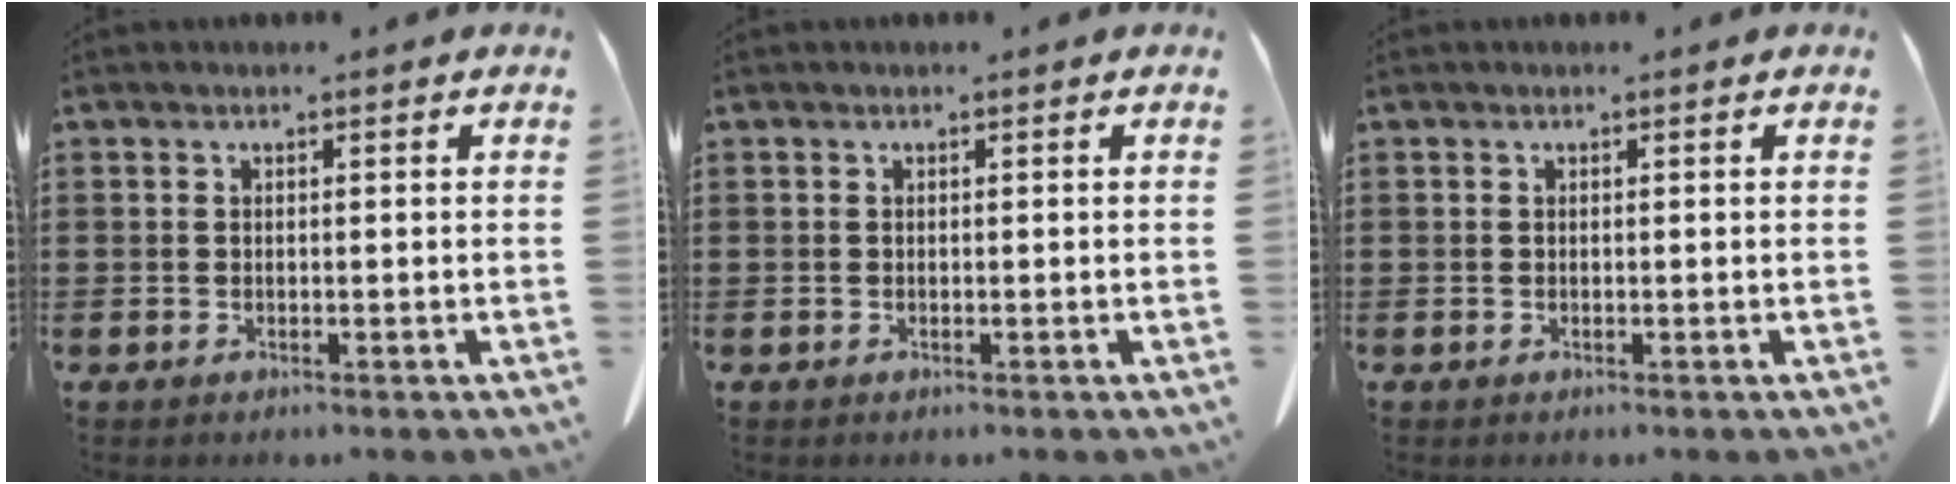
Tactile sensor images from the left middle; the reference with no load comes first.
{"total": 0.0}
{"total": 0.0}